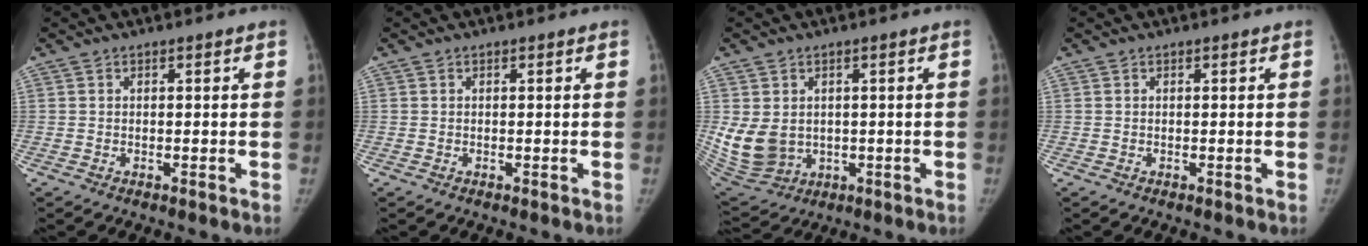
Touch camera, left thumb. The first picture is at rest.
{"total": 0.0}
{"total": 10.1, "force": [0.2, 8.2, 5.8], "torque": [-0.104, -0.012, 0.032]}
{"total": 0.0}